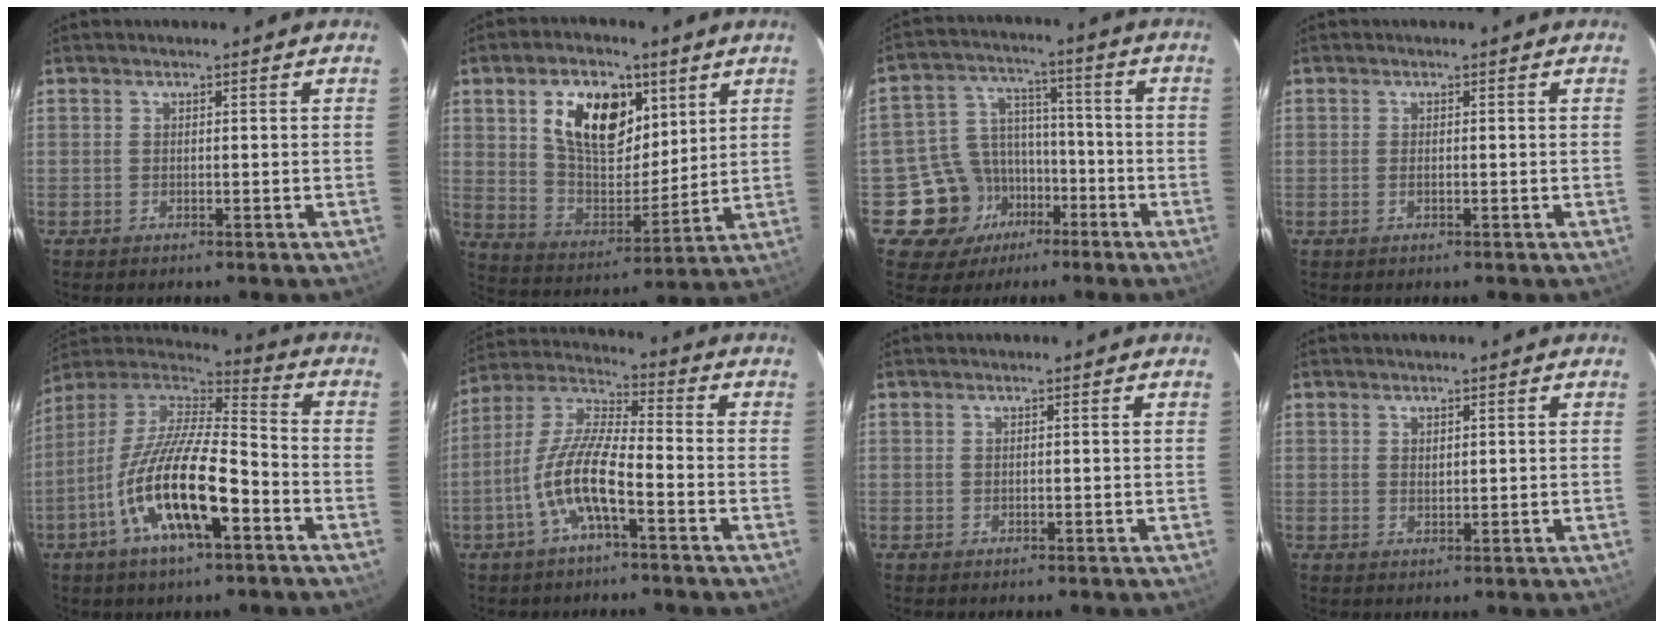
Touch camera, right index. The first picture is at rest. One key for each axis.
{"total": 16.2, "fx": 7.0, "fy": 9.2, "fz": 11.3, "tx": -0.201, "ty": 0.012, "tz": 0.132}
{"total": 11.8, "fx": -6.3, "fy": 9.6, "fz": 2.5, "tx": -0.068, "ty": 0.042, "tz": -0.091}
{"total": 0.7, "fx": -0.3, "fy": 0.3, "fz": 0.6, "tx": -0.011, "ty": 0.000, "tz": -0.006}
{"total": 19.1, "fx": -7.9, "fy": 5.4, "fz": 16.6, "tx": -0.315, "ty": -0.024, "tz": -0.153}
{"total": 10.8, "fx": -4.6, "fy": 2.2, "fz": 9.4, "tx": -0.205, "ty": 0.004, "tz": -0.092}
{"total": 0.0}
{"total": 1.1, "fx": 0.6, "fy": 0.7, "fz": 0.6, "tx": -0.009, "ty": 0.002, "tz": 0.011}